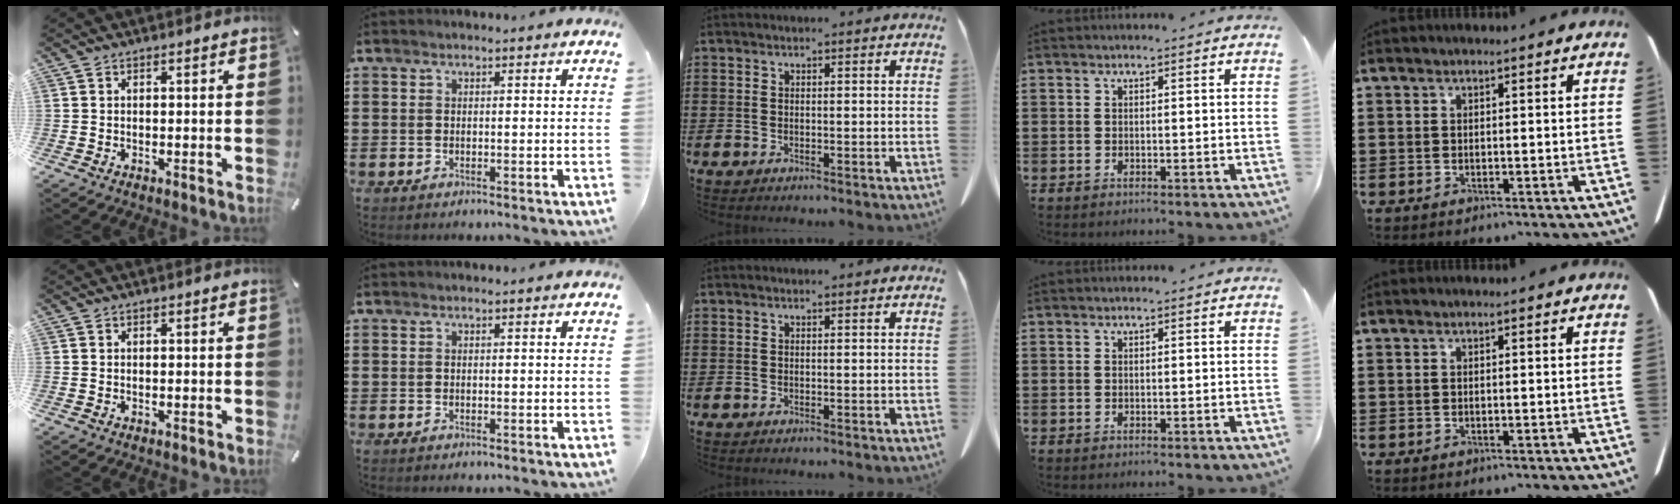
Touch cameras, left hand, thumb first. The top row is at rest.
{}